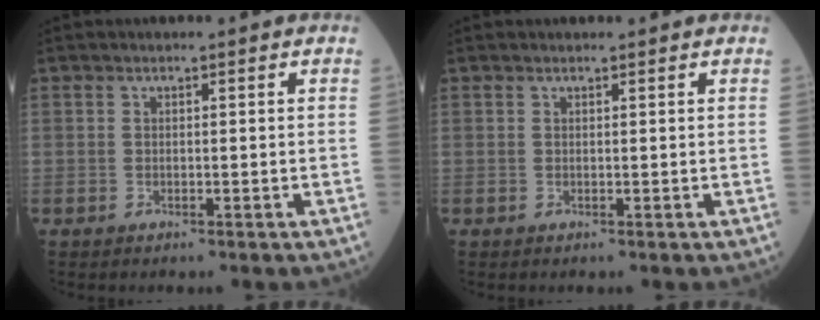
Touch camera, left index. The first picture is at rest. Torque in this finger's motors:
{"motor_torque": [0.14, -0.11, -0.06, -0.01]}